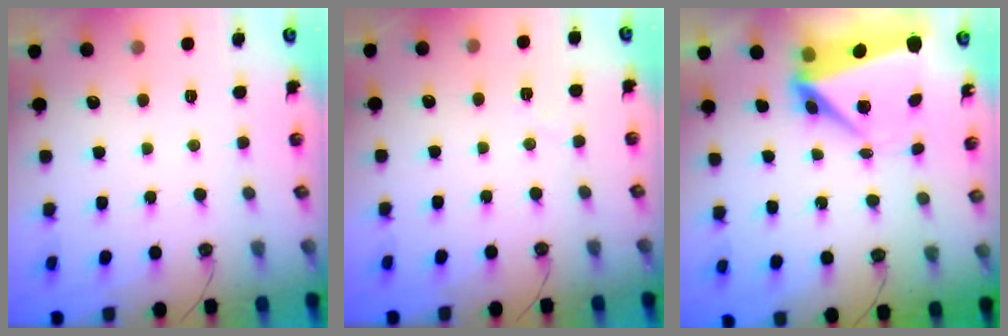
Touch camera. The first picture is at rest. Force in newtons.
{"total": 2.9, "press": 2.4, "slide": 1.7}
{"total": 9.4, "press": 9.1, "slide": 2.2}